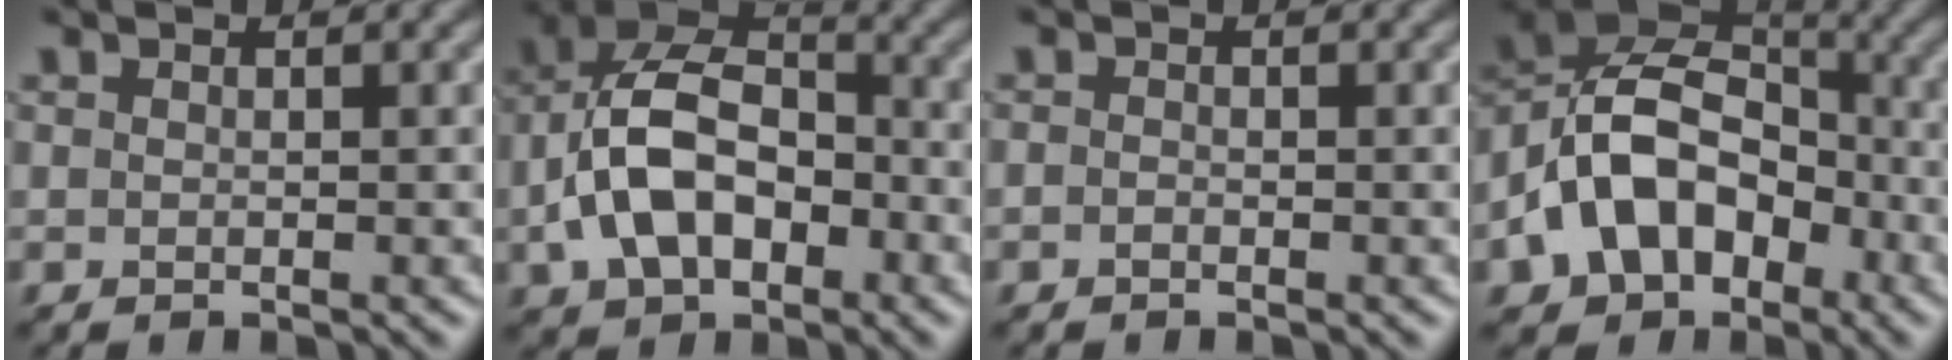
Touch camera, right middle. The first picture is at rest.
{"total": 9.4, "force": [-2.1, 6.2, 6.8], "torque": [-0.136, 0.014, -0.046]}
{"total": 0.5, "force": [-0.5, 0.2, 0.2], "torque": [-0.005, -0.001, -0.010]}
{"total": 11.3, "force": [-4.1, 7.9, 7.0], "torque": [-0.124, 0.007, -0.082]}